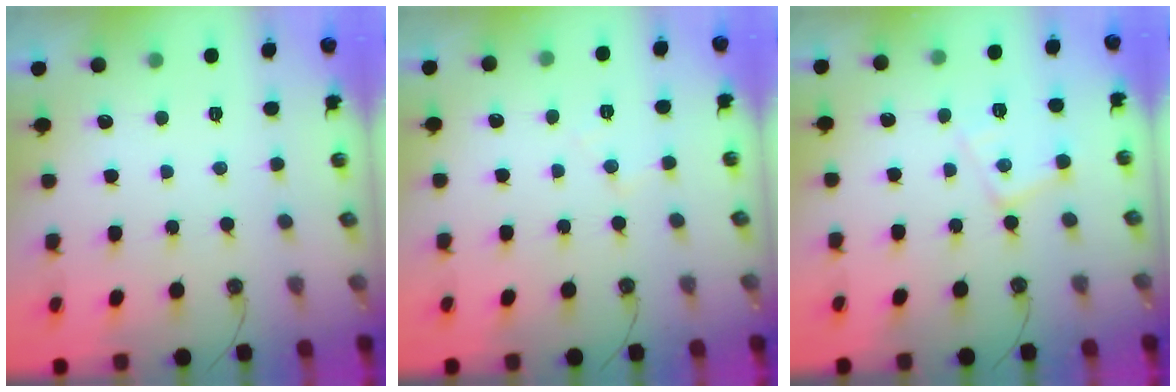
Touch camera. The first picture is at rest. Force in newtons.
{"total": 5.4, "press": 5.4, "slide": 0.8}
{"total": 10.0, "press": 10.0, "slide": 0.7}